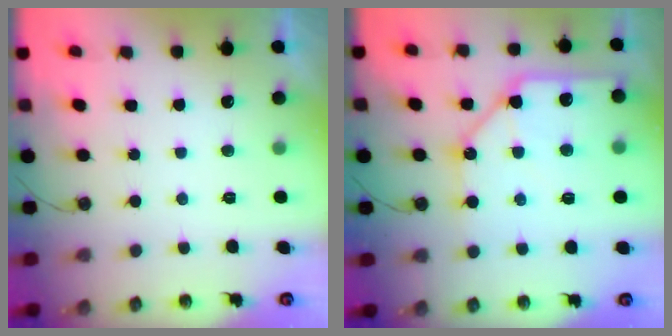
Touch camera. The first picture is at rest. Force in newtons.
{"total": 13.6, "press": 13.5, "slide": 1.8}